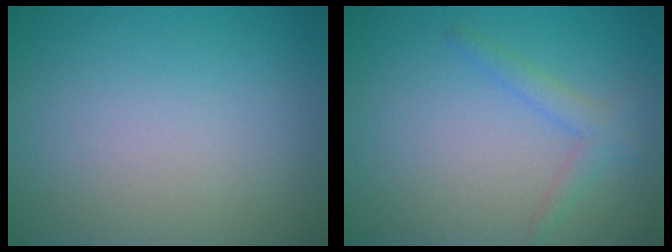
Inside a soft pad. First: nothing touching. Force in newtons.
{"total": 1.8, "press": 1.8, "slide": 0.0}